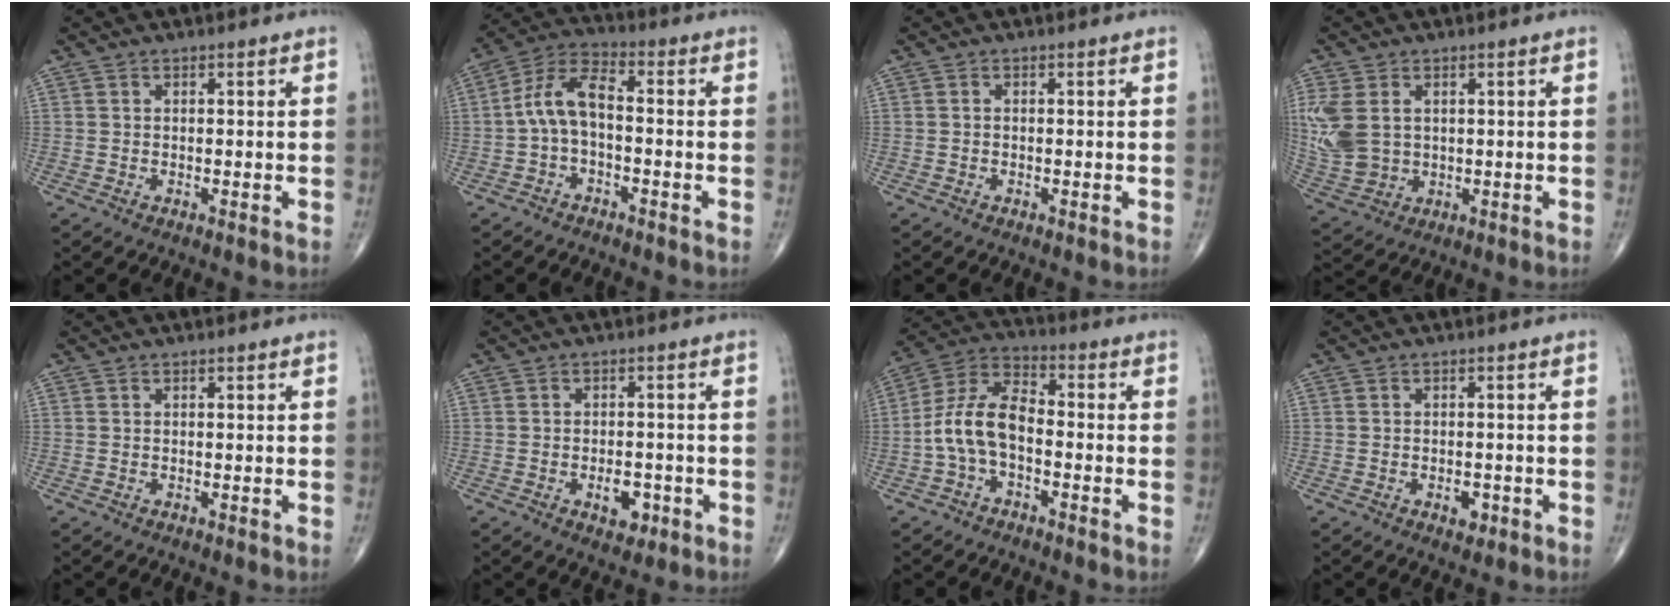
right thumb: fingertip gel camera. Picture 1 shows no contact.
{"total": 8.0, "force": [-1.1, 4.0, 6.8], "torque": [-0.135, 0.035, -0.032]}
{"total": 0.0}
{"total": 10.0, "force": [1.9, 7.2, 6.7], "torque": [-0.155, -0.004, 0.052]}
{"total": 0.0}
{"total": 4.5, "force": [-1.8, 2.7, 3.1], "torque": [-0.030, 0.006, -0.021]}
{"total": 10.0, "force": [-2.3, 5.5, 8.1], "torque": [-0.157, 0.040, -0.055]}
{"total": 2.4, "force": [-1.0, 1.5, 1.6], "torque": [-0.016, 0.002, -0.011]}